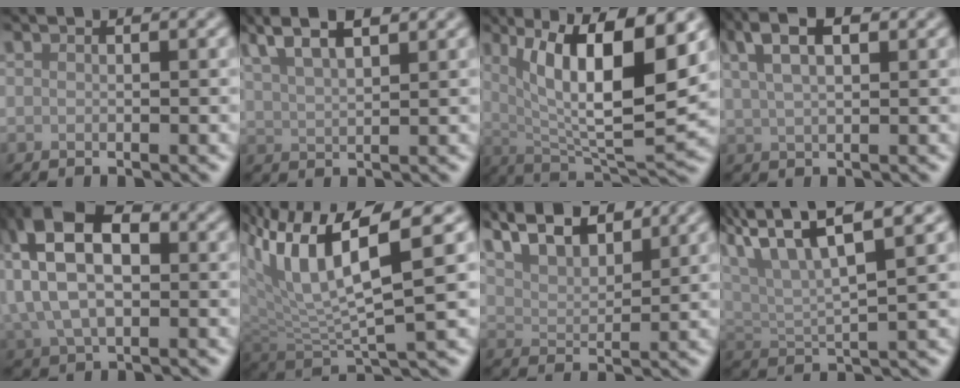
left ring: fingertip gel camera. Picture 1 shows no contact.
{"total": 6.5, "force": [4.4, 2.3, 4.3], "torque": [-0.079, 0.030, 0.059]}
{"total": 11.7, "force": [3.9, 3.3, 10.5], "torque": [-0.162, -0.007, 0.072]}
{"total": 5.5, "force": [2.9, 2.3, 4.0], "torque": [-0.075, 0.016, 0.049]}
{"total": 11.2, "force": [2.5, 6.9, 8.4], "torque": [-0.173, 0.021, 0.039]}
{"total": 8.9, "force": [3.7, 2.6, 7.6], "torque": [-0.150, 0.002, 0.071]}
{"total": 7.1, "force": [5.7, 2.5, 3.5], "torque": [-0.068, 0.018, 0.077]}
{"total": 6.8, "force": [4.0, 1.6, 5.3], "torque": [-0.096, 0.016, 0.069]}